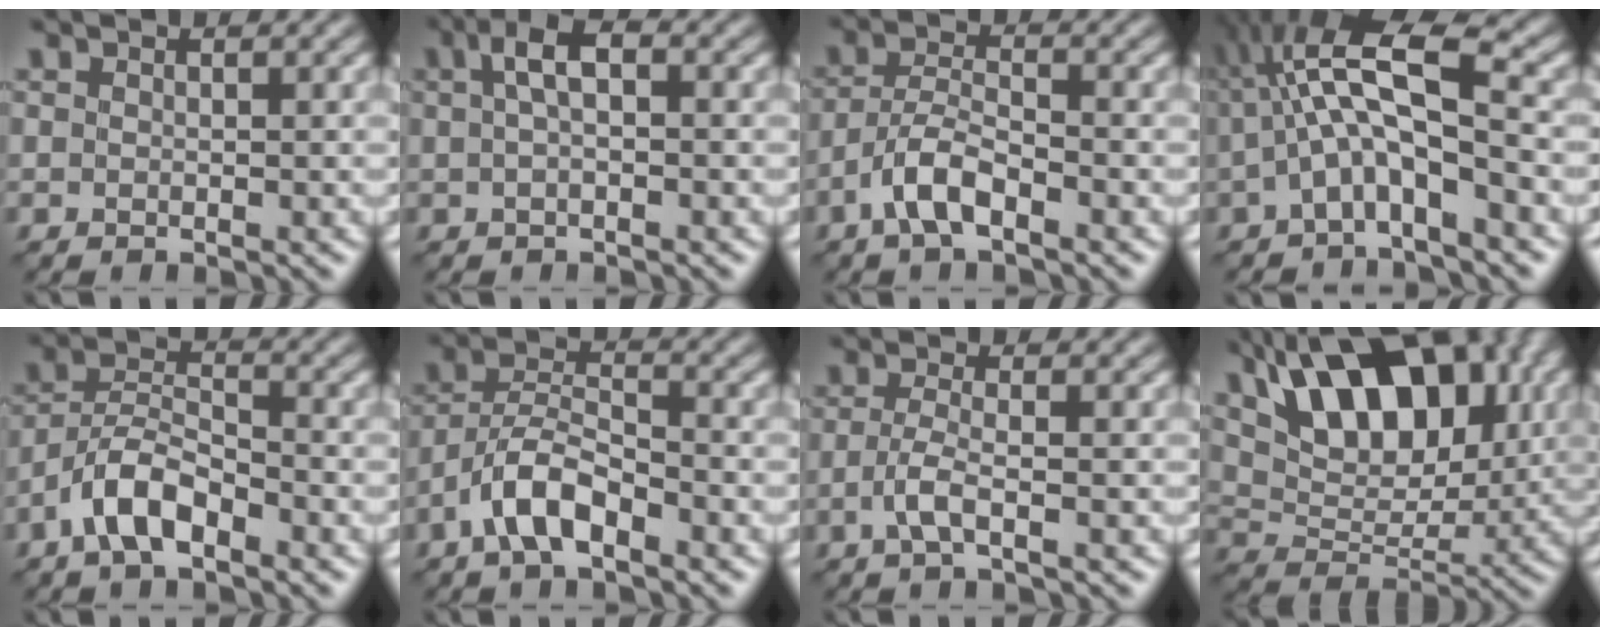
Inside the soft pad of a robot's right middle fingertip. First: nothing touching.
{"total": 3.1, "force": [0.5, 1.2, 2.8], "torque": [-0.053, 0.009, 0.005]}
{"total": 3.9, "force": [-2.3, 1.3, 2.9], "torque": [-0.058, 0.009, -0.052]}
{"total": 7.5, "force": [0.0, 2.4, 7.1], "torque": [-0.132, 0.027, -0.012]}
{"total": 4.8, "force": [-3.0, 1.9, 3.3], "torque": [-0.058, 0.011, -0.062]}
{"total": 4.8, "force": [-2.8, 1.8, 3.5], "torque": [-0.062, 0.012, -0.059]}
{"total": 2.3, "force": [-0.8, 0.5, 2.1], "torque": [-0.047, 0.000, -0.024]}
{"total": 13.6, "force": [6.3, 6.7, 10.0], "torque": [-0.154, 0.022, 0.095]}